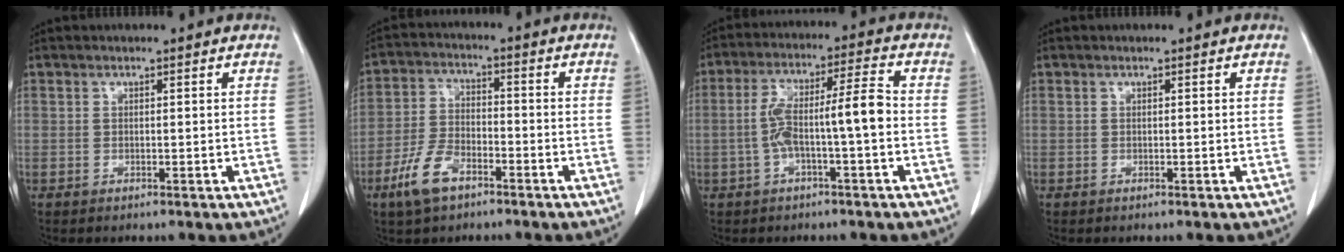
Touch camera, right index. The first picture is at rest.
{"total": 8.1, "force": [-4.9, 3.8, 5.2], "torque": [-0.121, 0.001, -0.093]}
{"total": 8.5, "force": [-1.5, 0.7, 8.4], "torque": [-0.156, 0.033, -0.025]}
{"total": 0.0}